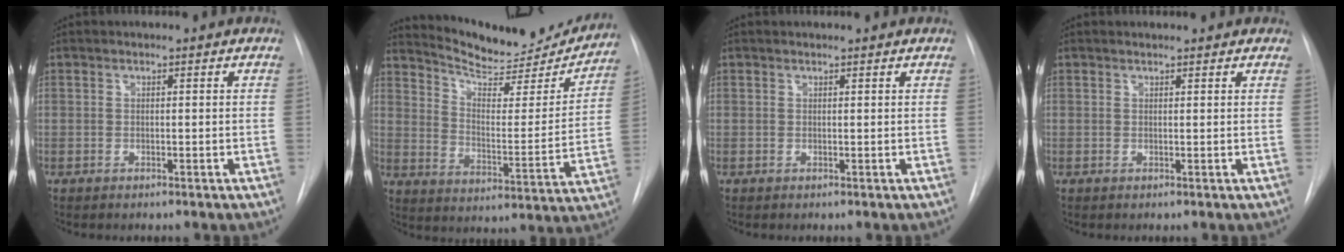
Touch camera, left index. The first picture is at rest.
{"total": 19.1, "force": [18.2, 3.5, 4.8], "torque": [-0.069, -0.045, 0.251]}
{"total": 1.1, "force": [1.1, 0.0, 0.2], "torque": [-0.008, 0.010, 0.016]}
{"total": 3.2, "force": [2.8, 1.0, 1.0], "torque": [-0.014, 0.019, 0.029]}